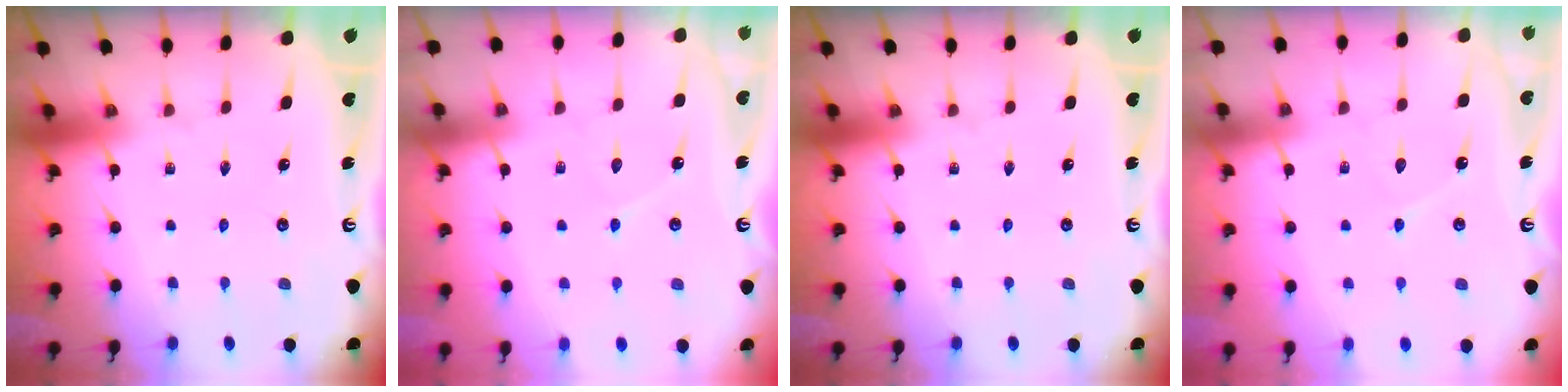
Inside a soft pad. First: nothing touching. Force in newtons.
{"total": 4.9, "press": 4.8, "slide": 0.5}
{"total": 0.0}
{"total": 4.9, "press": 4.8, "slide": 0.5}